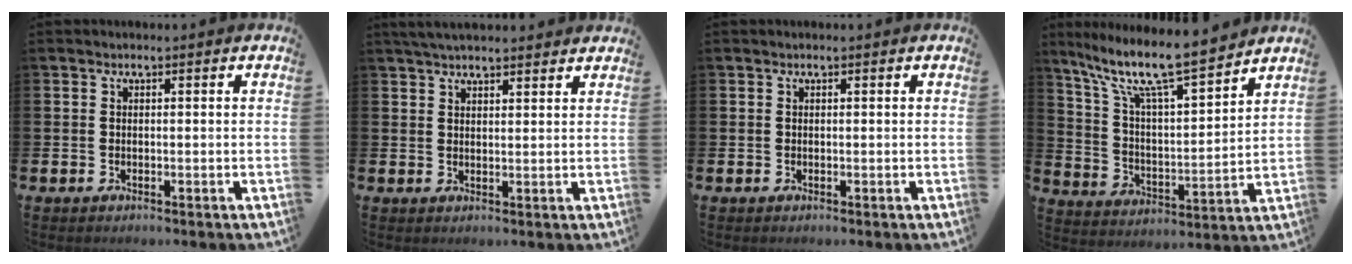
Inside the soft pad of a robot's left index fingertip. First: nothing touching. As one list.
[{"total": 3.7, "force": [3.5, 0.6, 1.0], "torque": [-0.024, -0.009, 0.065]}, {"total": 0.0}, {"total": 11.1, "force": [9.4, 1.5, 5.6], "torque": [-0.140, -0.059, 0.157]}]